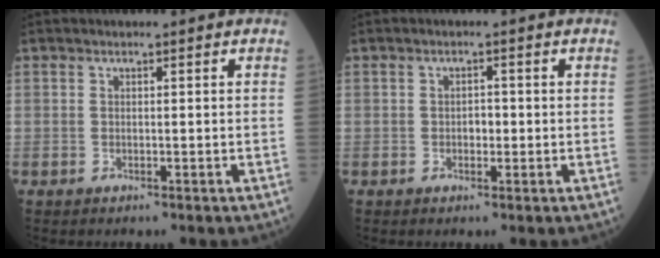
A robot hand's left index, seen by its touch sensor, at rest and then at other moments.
{"total": 1.6, "force": [-0.2, 1.0, 1.2], "torque": [-0.017, 0.003, -0.004]}